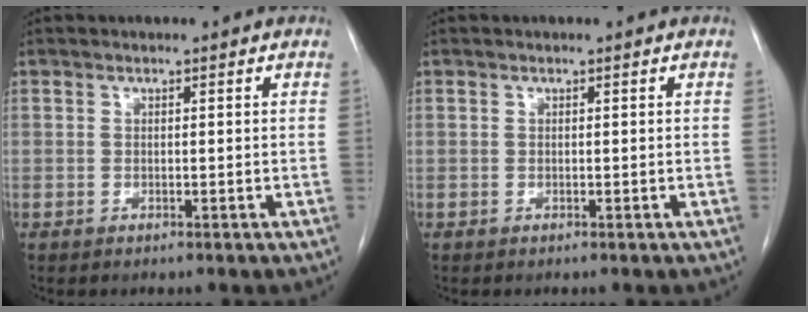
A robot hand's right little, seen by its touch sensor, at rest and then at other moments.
{"total": 0.0}